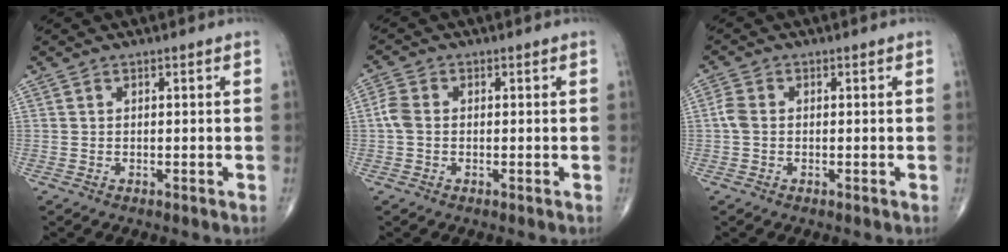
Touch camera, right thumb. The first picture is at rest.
{"total": 3.2, "force": [-0.2, 2.2, 2.2], "torque": [-0.053, 0.005, -0.013]}
{"total": 2.5, "force": [-0.2, 1.7, 1.8], "torque": [-0.041, 0.004, -0.010]}